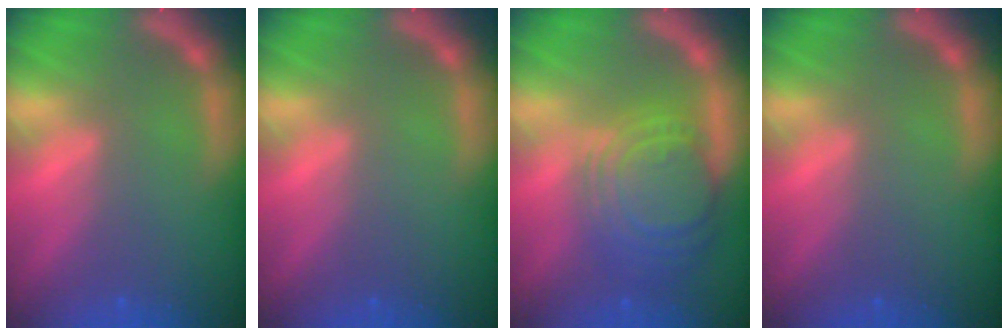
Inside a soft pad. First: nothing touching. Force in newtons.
{"total": 0.0}
{"total": 10.0}
{"total": 0.0}